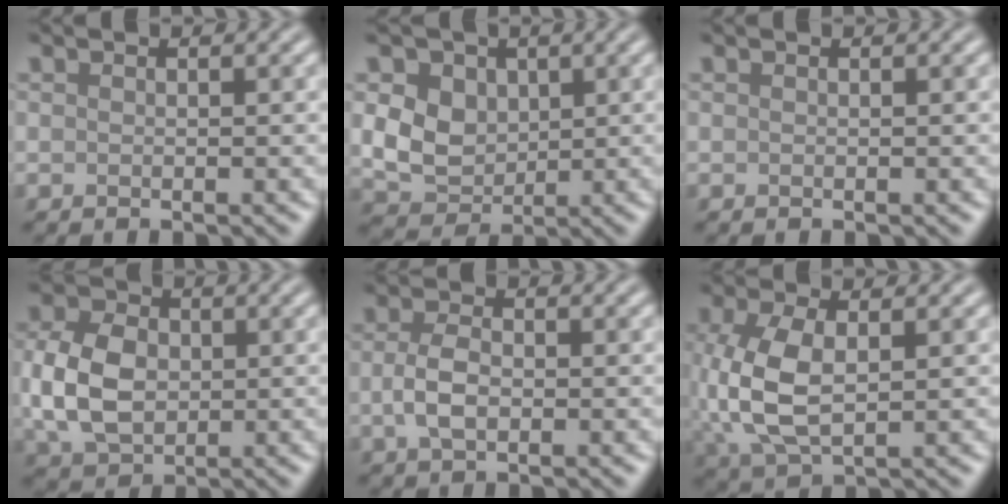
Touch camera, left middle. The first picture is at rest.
{"total": 5.6, "force": [1.1, 4.4, 3.4], "torque": [-0.079, 0.005, 0.020]}
{"total": 0.0}
{"total": 7.1, "force": [-0.1, 5.1, 4.9], "torque": [-0.119, 0.005, -0.008]}
{"total": 2.9, "force": [-0.4, 1.6, 2.4], "torque": [-0.056, 0.004, -0.009]}
{"total": 7.0, "force": [0.1, 3.9, 5.8], "torque": [-0.151, 0.000, 0.008]}